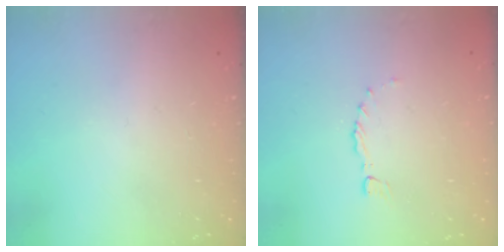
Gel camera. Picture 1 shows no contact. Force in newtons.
{"total": 0.0}